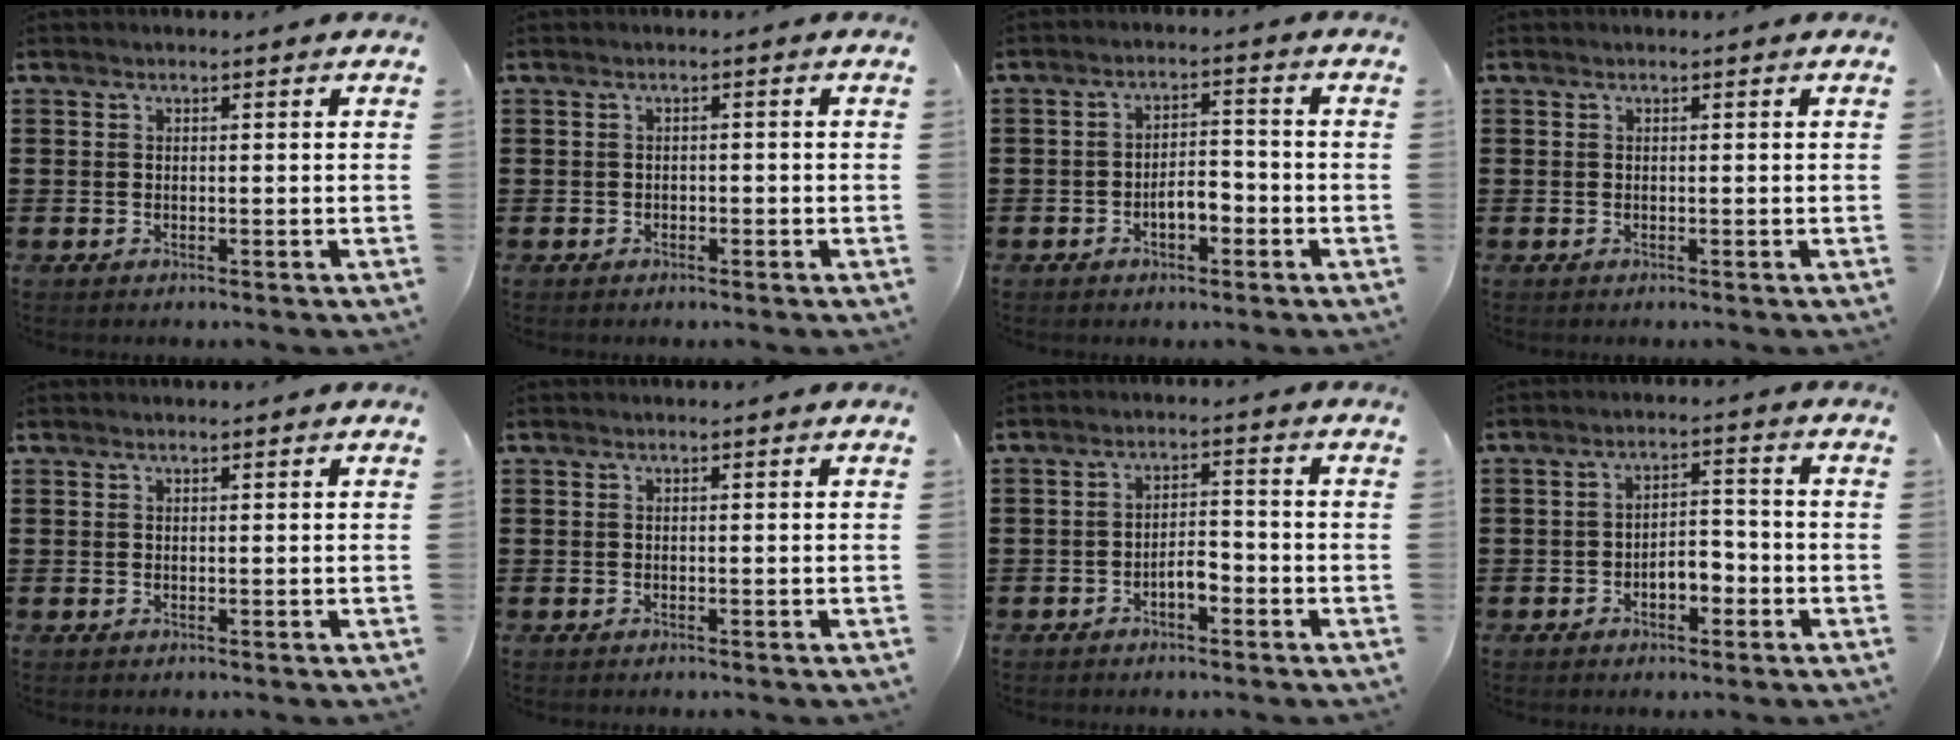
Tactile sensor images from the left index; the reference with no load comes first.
{"total": 0.9, "force": [-0.7, 0.5, 0.1], "torque": [-0.006, 0.001, -0.016]}
{"total": 3.9, "force": [-1.8, 1.7, 3.0], "torque": [-0.062, 0.006, -0.038]}
{"total": 0.0}
{"total": 0.0}
{"total": 0.0}
{"total": 3.3, "force": [-1.9, 1.3, 2.4], "torque": [-0.044, 0.007, -0.037]}
{"total": 4.3, "force": [-2.1, 2.3, 2.9], "torque": [-0.047, 0.005, -0.043]}